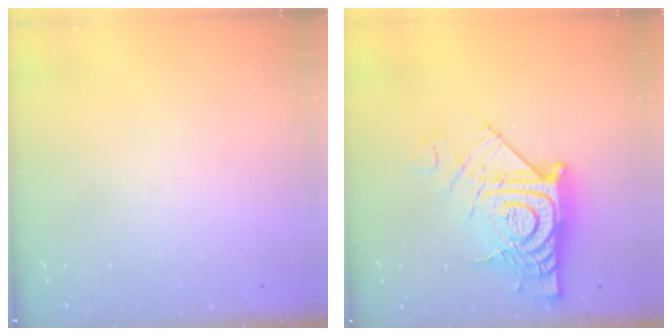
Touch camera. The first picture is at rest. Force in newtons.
{"total": 15.9, "press": 15.7, "slide": 1.9}